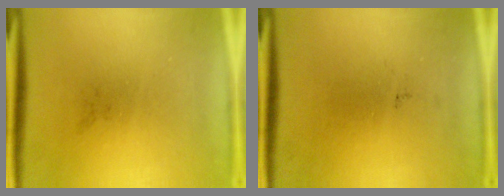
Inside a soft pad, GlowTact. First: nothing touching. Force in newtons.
{"total": 0.0}